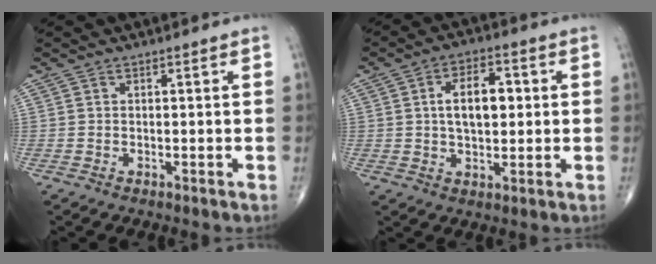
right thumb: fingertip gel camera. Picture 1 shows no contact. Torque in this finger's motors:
{"motor_torque": [-0.42, 0.39, 0.54, 0.06, 0.19]}